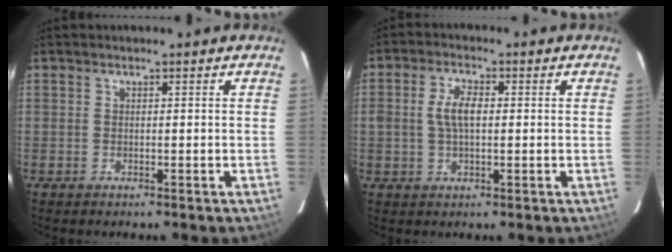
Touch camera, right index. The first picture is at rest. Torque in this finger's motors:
{"motor_torque": [0.19, -0.03, 0.16, 0.09]}